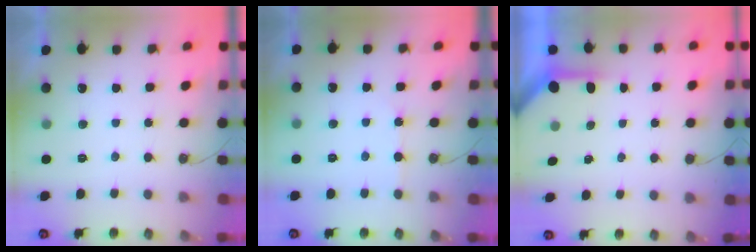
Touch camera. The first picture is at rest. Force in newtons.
{"total": 2.8, "press": 2.8, "slide": 0.4}
{"total": 4.0, "press": 3.9, "slide": 0.4}